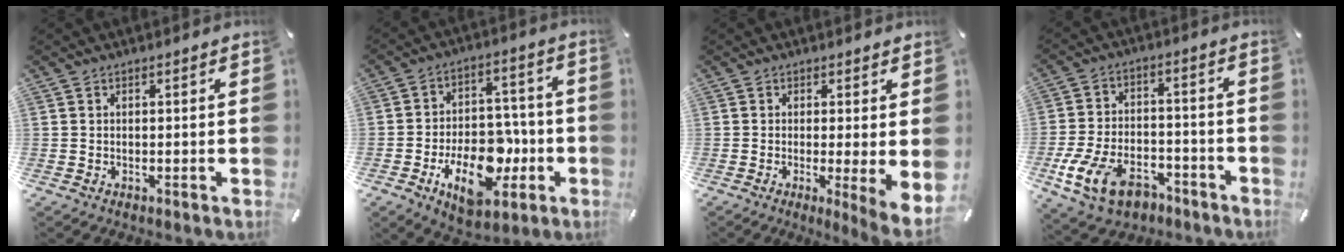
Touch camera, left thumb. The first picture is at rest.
{"total": 16.7, "force": [-6.1, 10.5, 11.4], "torque": [-0.173, 0.031, -0.096]}
{"total": 4.9, "force": [-0.1, 0.4, 4.9], "torque": [-0.065, -0.023, 0.005]}
{"total": 13.5, "force": [-7.4, 7.9, 8.1], "torque": [-0.153, 0.048, -0.126]}